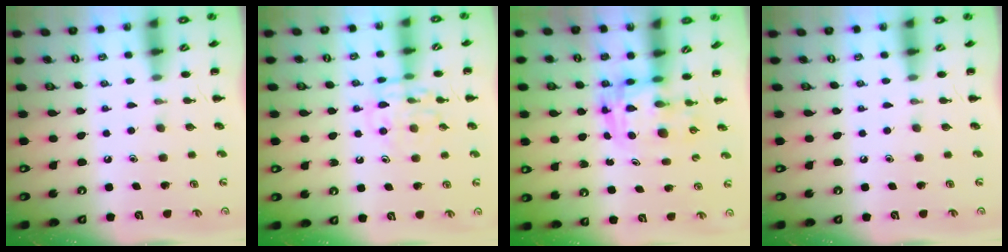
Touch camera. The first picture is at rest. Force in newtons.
{"total": 10.6, "press": 10.6, "slide": 0.7}
{"total": 3.6, "press": 3.5, "slide": 0.6}
{"total": 0.0}